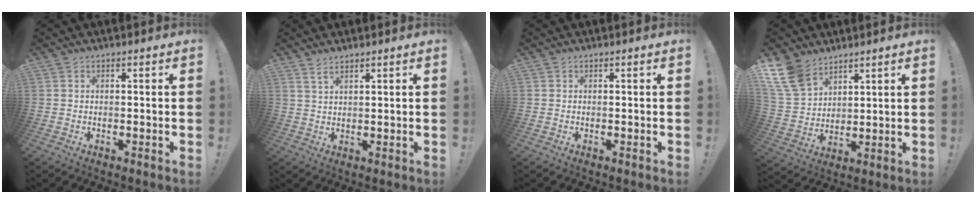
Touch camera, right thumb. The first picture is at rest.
{"total": 3.1, "force": [2.5, 0.6, 1.7], "torque": [-0.034, -0.014, 0.045]}
{"total": 0.0}
{"total": 12.5, "force": [8.8, 7.3, 5.1], "torque": [-0.113, -0.049, 0.173]}